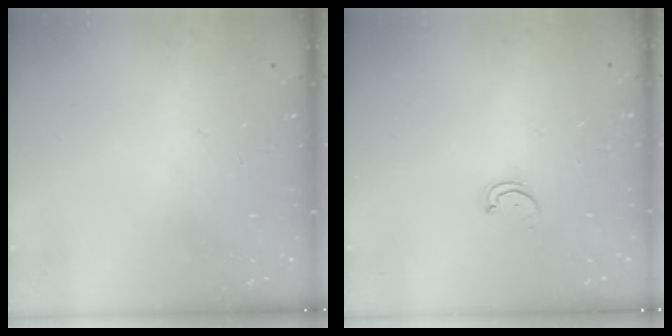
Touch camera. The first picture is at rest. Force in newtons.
{"total": 1.5, "press": 1.5, "slide": 0.3}